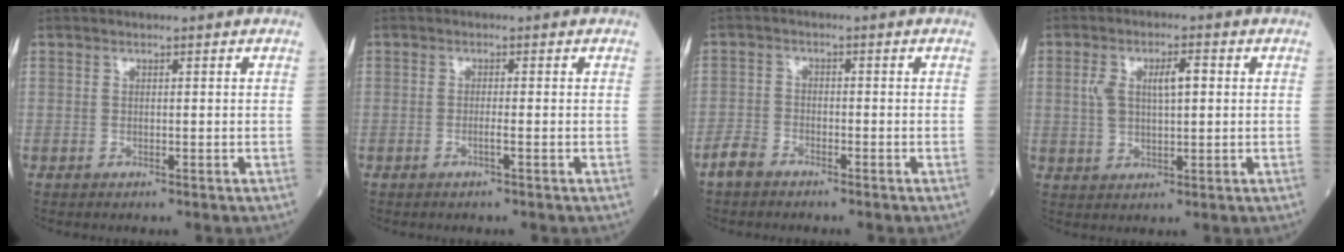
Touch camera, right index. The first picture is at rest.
{"total": 1.0, "force": [-0.4, -0.3, 0.8], "torque": [-0.015, 0.001, -0.008]}
{"total": 2.9, "force": [-2.5, 1.3, 0.9], "torque": [-0.023, 0.003, -0.049]}
{"total": 5.7, "force": [1.2, 2.1, 5.2], "torque": [-0.104, 0.016, 0.028]}